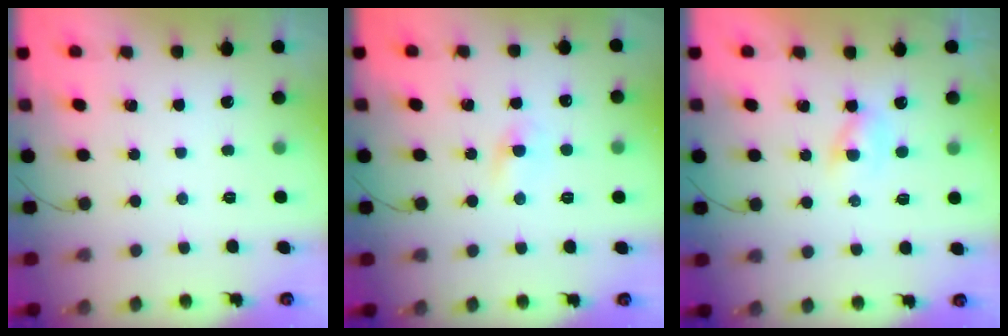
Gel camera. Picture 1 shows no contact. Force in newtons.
{"total": 2.0, "press": 1.8, "slide": 1.0}
{"total": 1.7, "press": 1.5, "slide": 0.7}